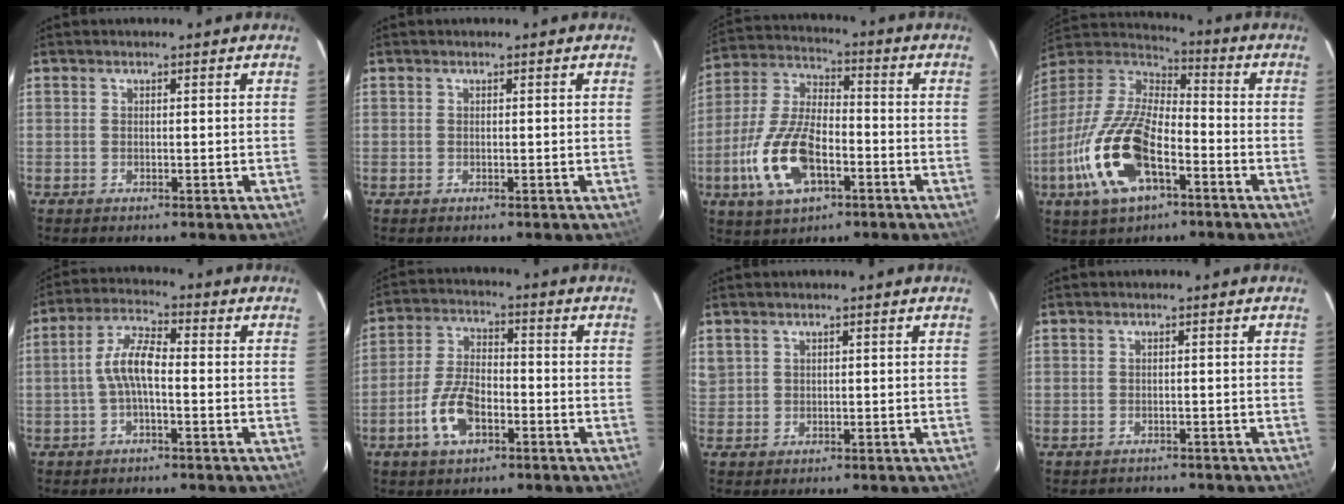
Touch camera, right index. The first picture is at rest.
{"total": 0.0}
{"total": 15.4, "force": [-5.7, 7.3, 12.4], "torque": [-0.272, -0.002, -0.103]}
{"total": 20.3, "force": [-8.1, 9.2, 16.2], "torque": [-0.346, -0.022, -0.157]}
{"total": 6.3, "force": [-1.2, 2.0, 5.9], "torque": [-0.122, 0.014, -0.024]}
{"total": 9.3, "force": [-4.1, 4.7, 6.9], "torque": [-0.147, 0.006, -0.073]}
{"total": 2.4, "force": [1.1, 2.1, 0.3], "torque": [0.004, 0.005, 0.026]}
{"total": 2.1, "force": [-1.9, 0.8, 0.1], "torque": [0.000, -0.003, -0.022]}